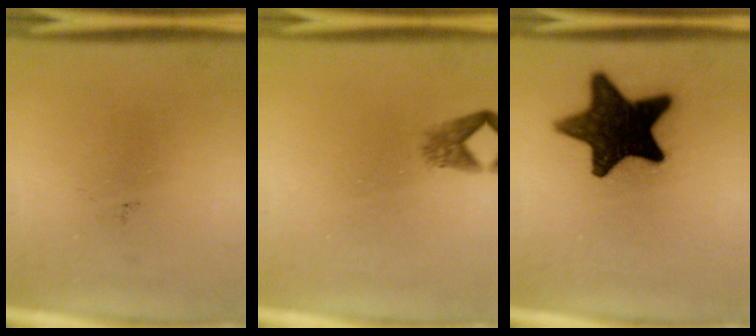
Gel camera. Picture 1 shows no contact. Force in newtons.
{"total": 2.0}
{"total": 15.8}